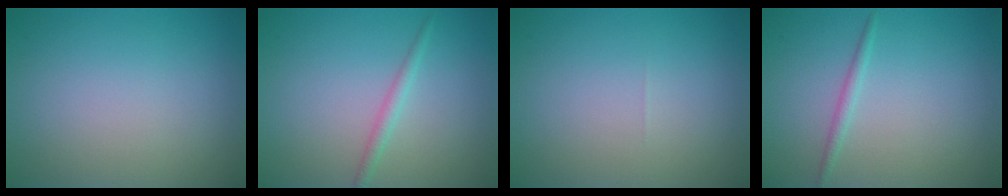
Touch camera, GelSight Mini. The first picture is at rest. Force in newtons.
{"total": 1.3, "press": 1.3, "slide": 0.0}
{"total": 0.0}
{"total": 1.1, "press": 1.1, "slide": 0.0}